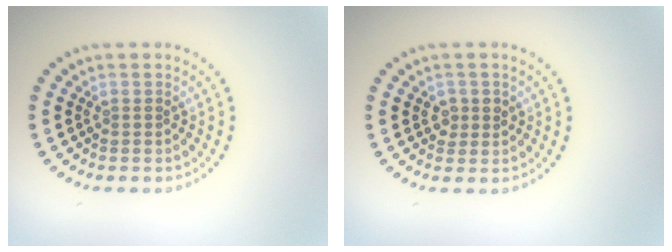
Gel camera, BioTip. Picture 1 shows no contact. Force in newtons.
{"total": 1.5, "press": 1.5, "slide": 0.3}